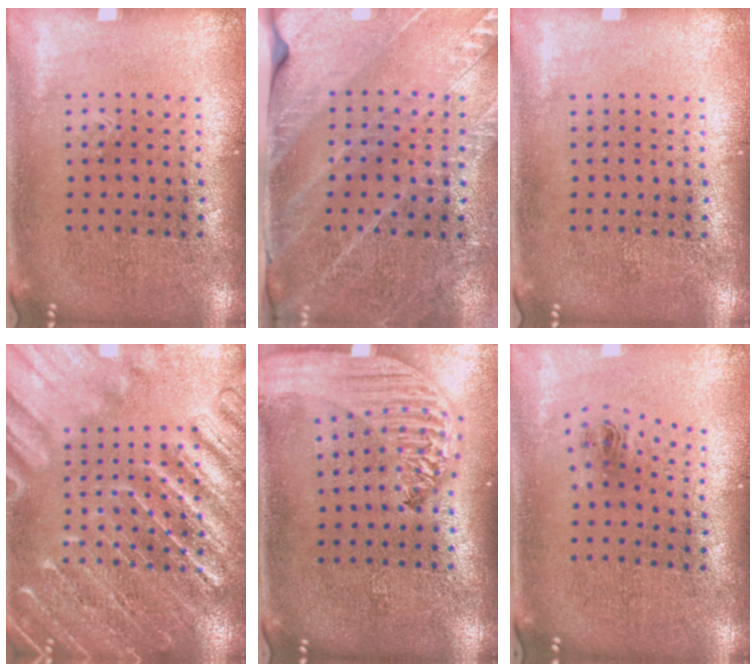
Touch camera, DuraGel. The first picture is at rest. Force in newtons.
{"total": 2.7, "press": 2.6, "slide": 0.7}
{"total": 0.0}
{"total": 5.5, "press": 5.4, "slide": 0.7}
{"total": 3.2, "press": 2.5, "slide": 2.0}
{"total": 1.0, "press": 0.4, "slide": 0.9}